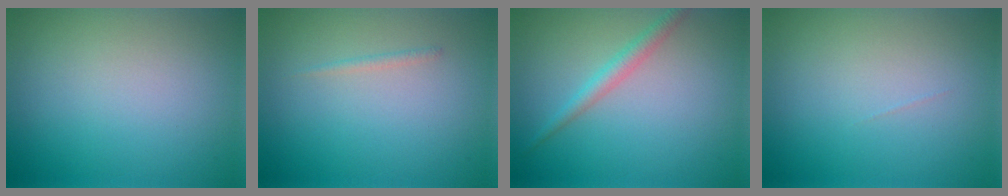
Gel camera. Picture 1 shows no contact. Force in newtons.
{"total": 0.6, "press": 0.6, "slide": 0.1}
{"total": 2.0, "press": 2.0, "slide": 0.0}
{"total": 0.0}